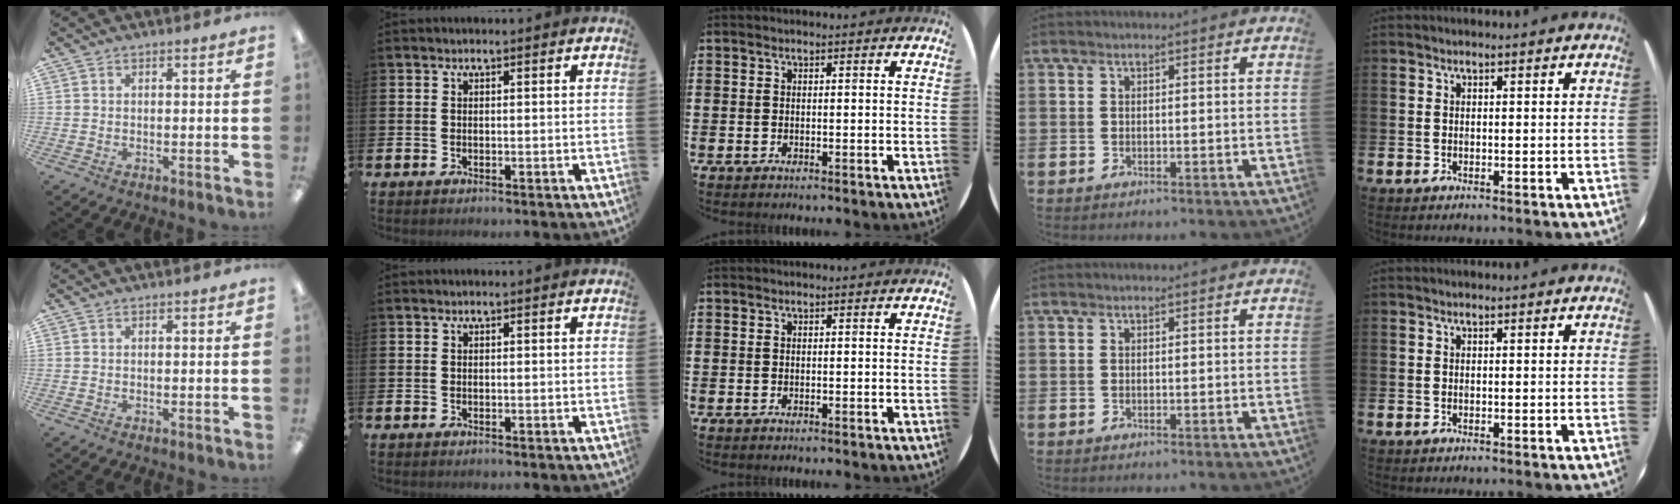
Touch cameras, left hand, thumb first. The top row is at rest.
{}